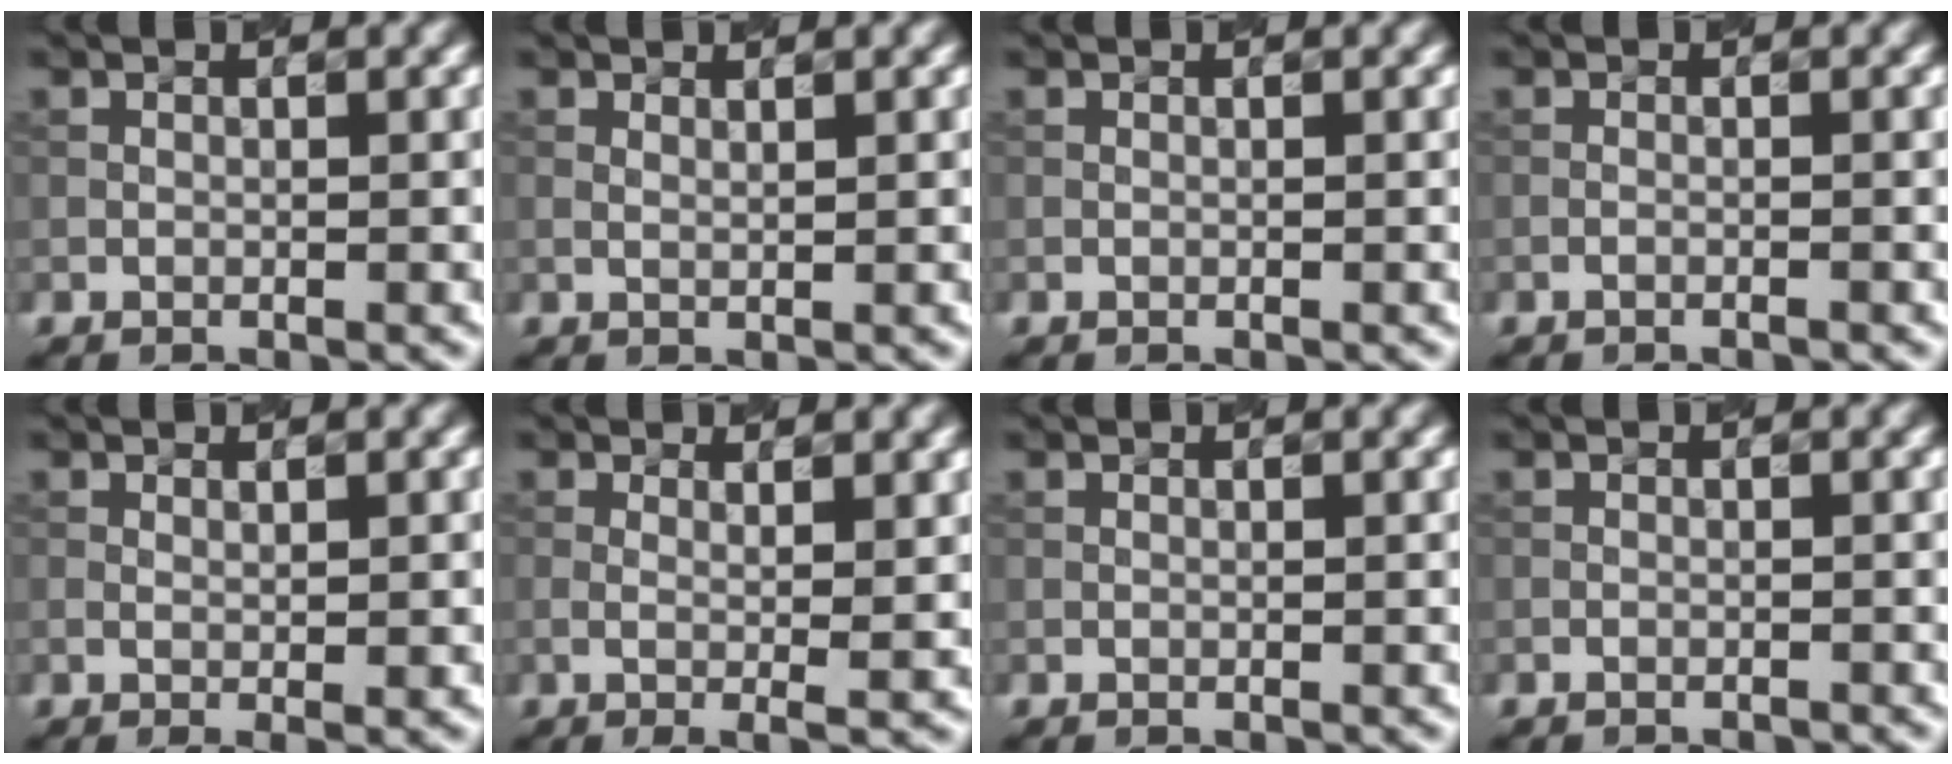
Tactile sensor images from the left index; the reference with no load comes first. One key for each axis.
{"total": 0.6, "fx": 0.4, "fy": 0.0, "fz": 0.4, "tx": -0.007, "ty": -0.001, "tz": 0.007}
{"total": 0.0}
{"total": 0.8, "fx": -0.5, "fy": 0.2, "fz": 0.7, "tx": -0.007, "ty": 0.002, "tz": -0.018}
{"total": 1.5, "fx": 0.0, "fy": 0.2, "fz": 1.5, "tx": -0.023, "ty": -0.003, "tz": -0.002}
{"total": 3.3, "fx": 0.3, "fy": 0.8, "fz": 3.2, "tx": -0.045, "ty": -0.005, "tz": 0.005}
{"total": 0.0}
{"total": 1.1, "fx": -1.0, "fy": 0.1, "fz": 0.2, "tx": 0.003, "ty": -0.002, "tz": -0.017}